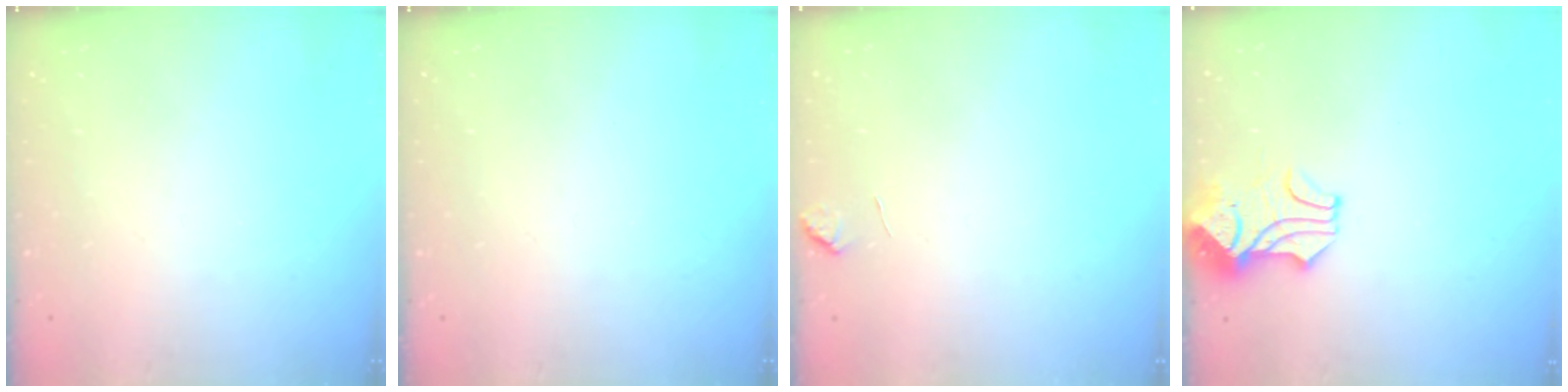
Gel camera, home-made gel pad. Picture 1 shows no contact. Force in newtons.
{"total": 0.0}
{"total": 0.8, "press": 0.4, "slide": 0.7}
{"total": 2.0, "press": 1.7, "slide": 0.9}